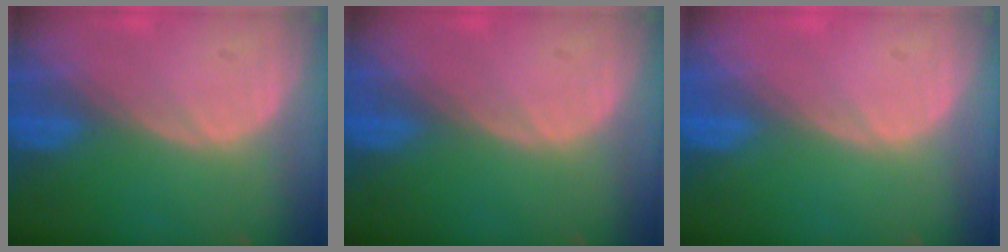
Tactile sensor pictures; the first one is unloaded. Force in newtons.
{"total": 0.0}
{"total": 0.0}